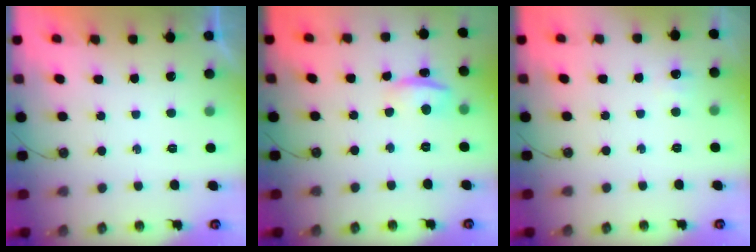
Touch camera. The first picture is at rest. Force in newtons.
{"total": 7.8, "press": 2.9, "slide": 7.2}
{"total": 4.5, "press": 4.4, "slide": 1.1}